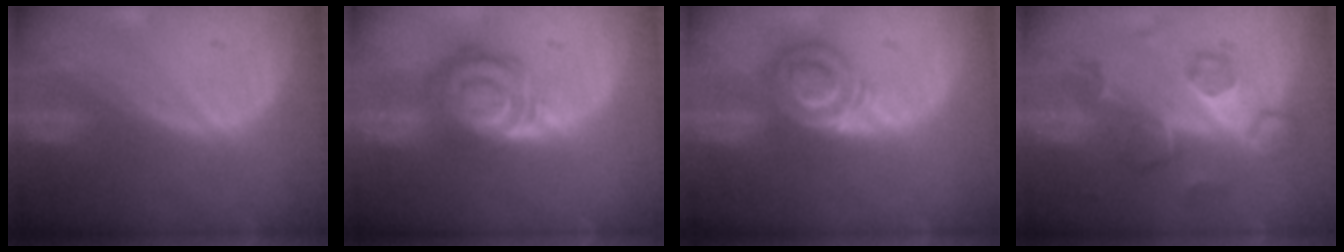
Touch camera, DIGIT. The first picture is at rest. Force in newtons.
{"total": 8.1, "press": 7.1, "slide": 3.9}
{"total": 5.9, "press": 5.8, "slide": 0.8}
{"total": 8.6, "press": 7.5, "slide": 4.2}